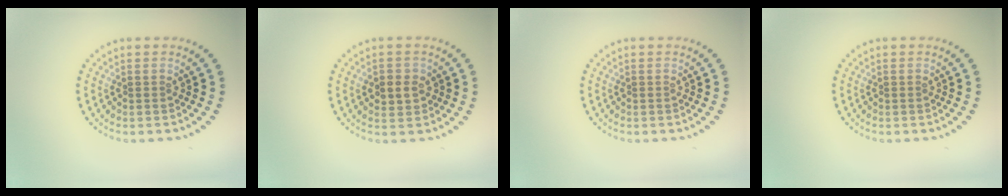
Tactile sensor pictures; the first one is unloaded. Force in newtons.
{"total": 2.4, "press": 2.4, "slide": 0.3}
{"total": 0.0}
{"total": 0.0}